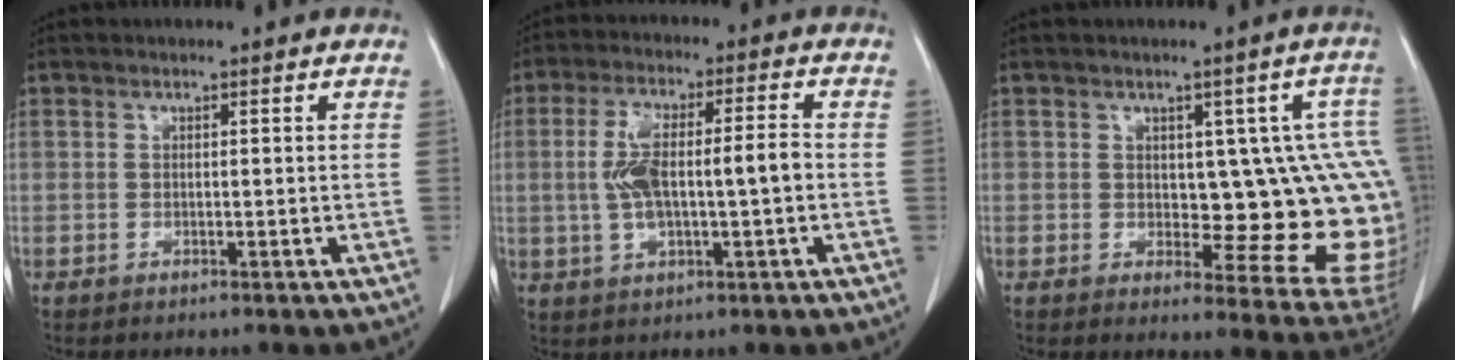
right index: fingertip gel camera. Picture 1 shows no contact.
{"total": 9.9, "force": [-0.5, 2.7, 9.5], "torque": [-0.191, 0.021, -0.003]}
{"total": 13.8, "force": [0.5, 5.6, 12.6], "torque": [-0.102, 0.010, 0.015]}